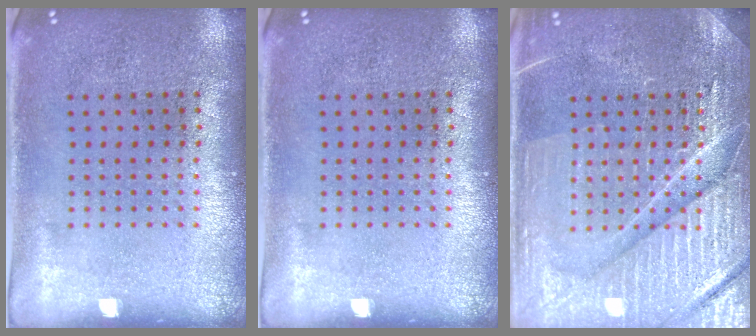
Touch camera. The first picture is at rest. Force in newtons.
{"total": 0.0}
{"total": 4.8, "press": 4.8, "slide": 0.5}